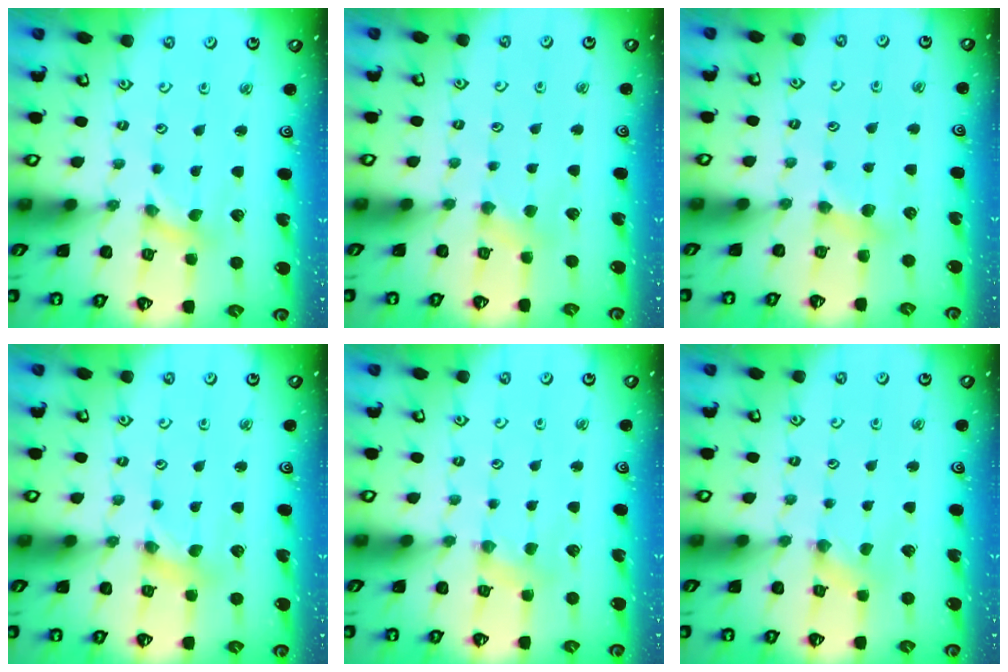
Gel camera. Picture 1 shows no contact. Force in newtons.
{"total": 3.9, "press": 3.8, "slide": 0.5}
{"total": 5.9, "press": 5.9, "slide": 0.9}
{"total": 1.7, "press": 1.7, "slide": 0.2}
{"total": 3.6, "press": 3.6, "slide": 0.5}
{"total": 0.0}